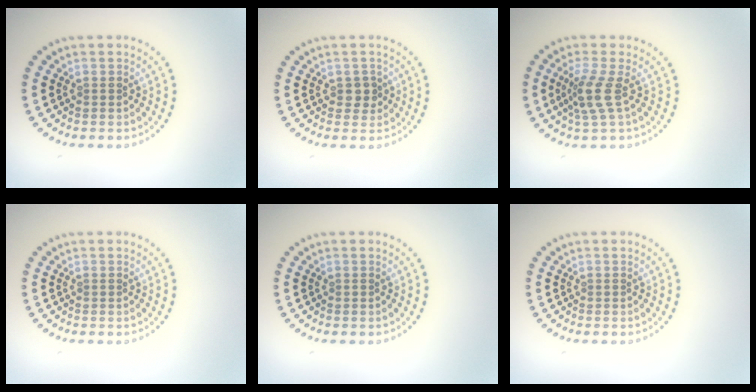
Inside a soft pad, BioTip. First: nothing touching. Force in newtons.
{"total": 1.3, "press": 1.3, "slide": 0.3}
{"total": 2.7, "press": 2.1, "slide": 1.8}
{"total": 0.0}
{"total": 0.0}
{"total": 0.0}